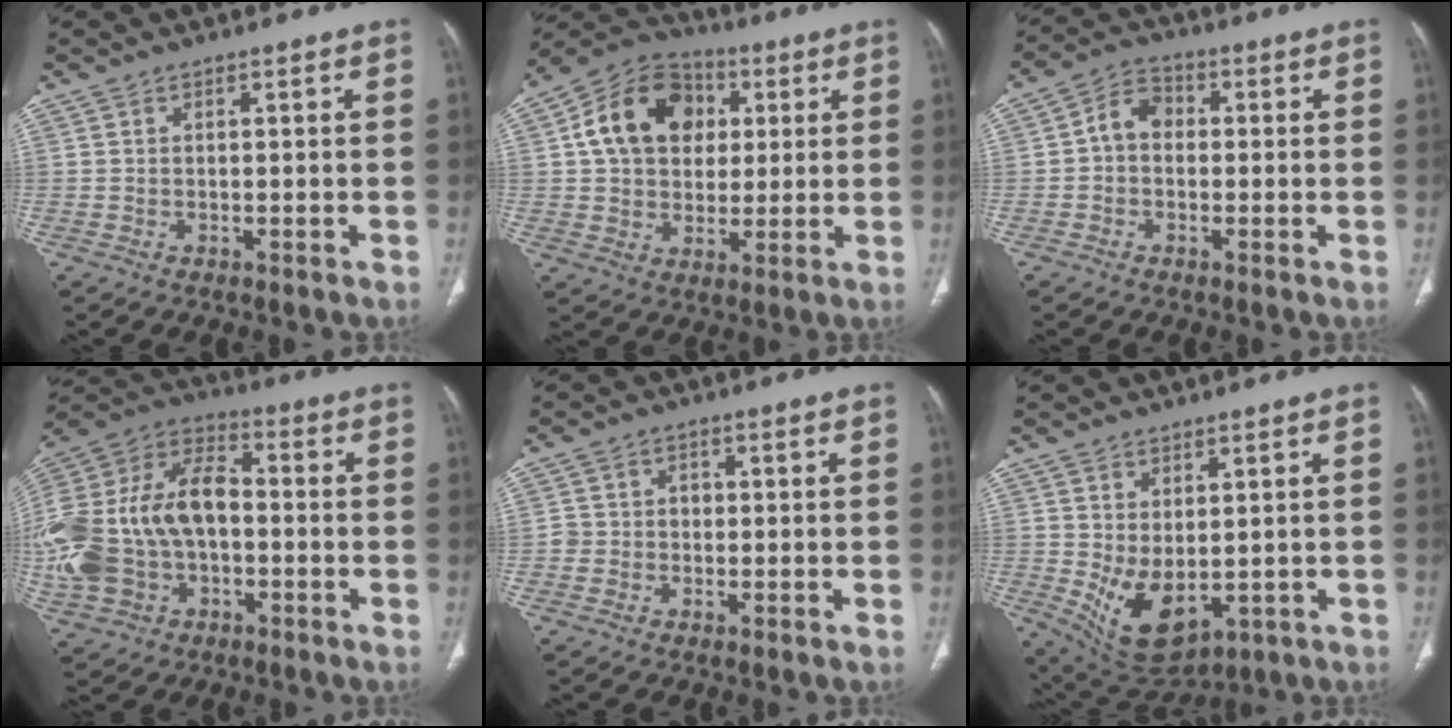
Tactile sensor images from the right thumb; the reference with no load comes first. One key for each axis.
{"total": 15.9, "fx": 3.5, "fy": 12.5, "fz": 9.3, "tx": -0.135, "ty": 0.011, "tz": 0.052}
{"total": 5.5, "fx": -0.2, "fy": 4.3, "fz": 3.4, "tx": -0.043, "ty": 0.018, "tz": -0.016}
{"total": 25.1, "fx": -2.3, "fy": 16.8, "fz": 18.5, "tx": -0.402, "ty": 0.034, "tz": -0.036}
{"total": 2.9, "fx": -0.4, "fy": 2.8, "fz": 0.8, "tx": 0.012, "ty": 0.015, "tz": -0.011}
{"total": 9.7, "fx": -0.8, "fy": 5.6, "fz": 7.8, "tx": -0.127, "ty": -0.011, "tz": 0.016}